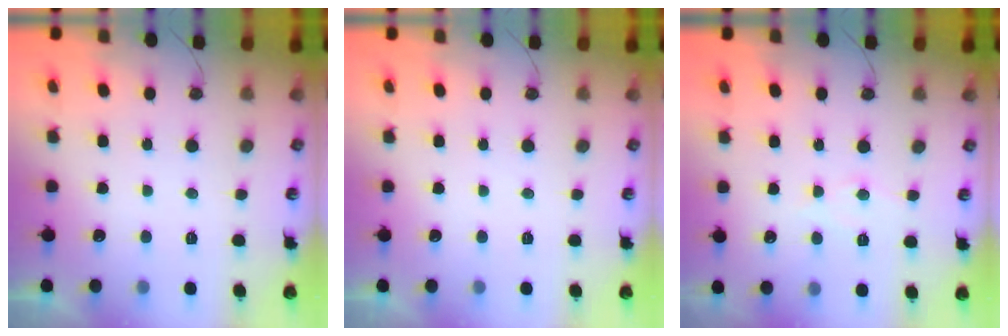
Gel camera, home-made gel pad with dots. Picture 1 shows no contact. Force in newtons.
{"total": 0.0}
{"total": 5.3, "press": 5.2, "slide": 0.8}